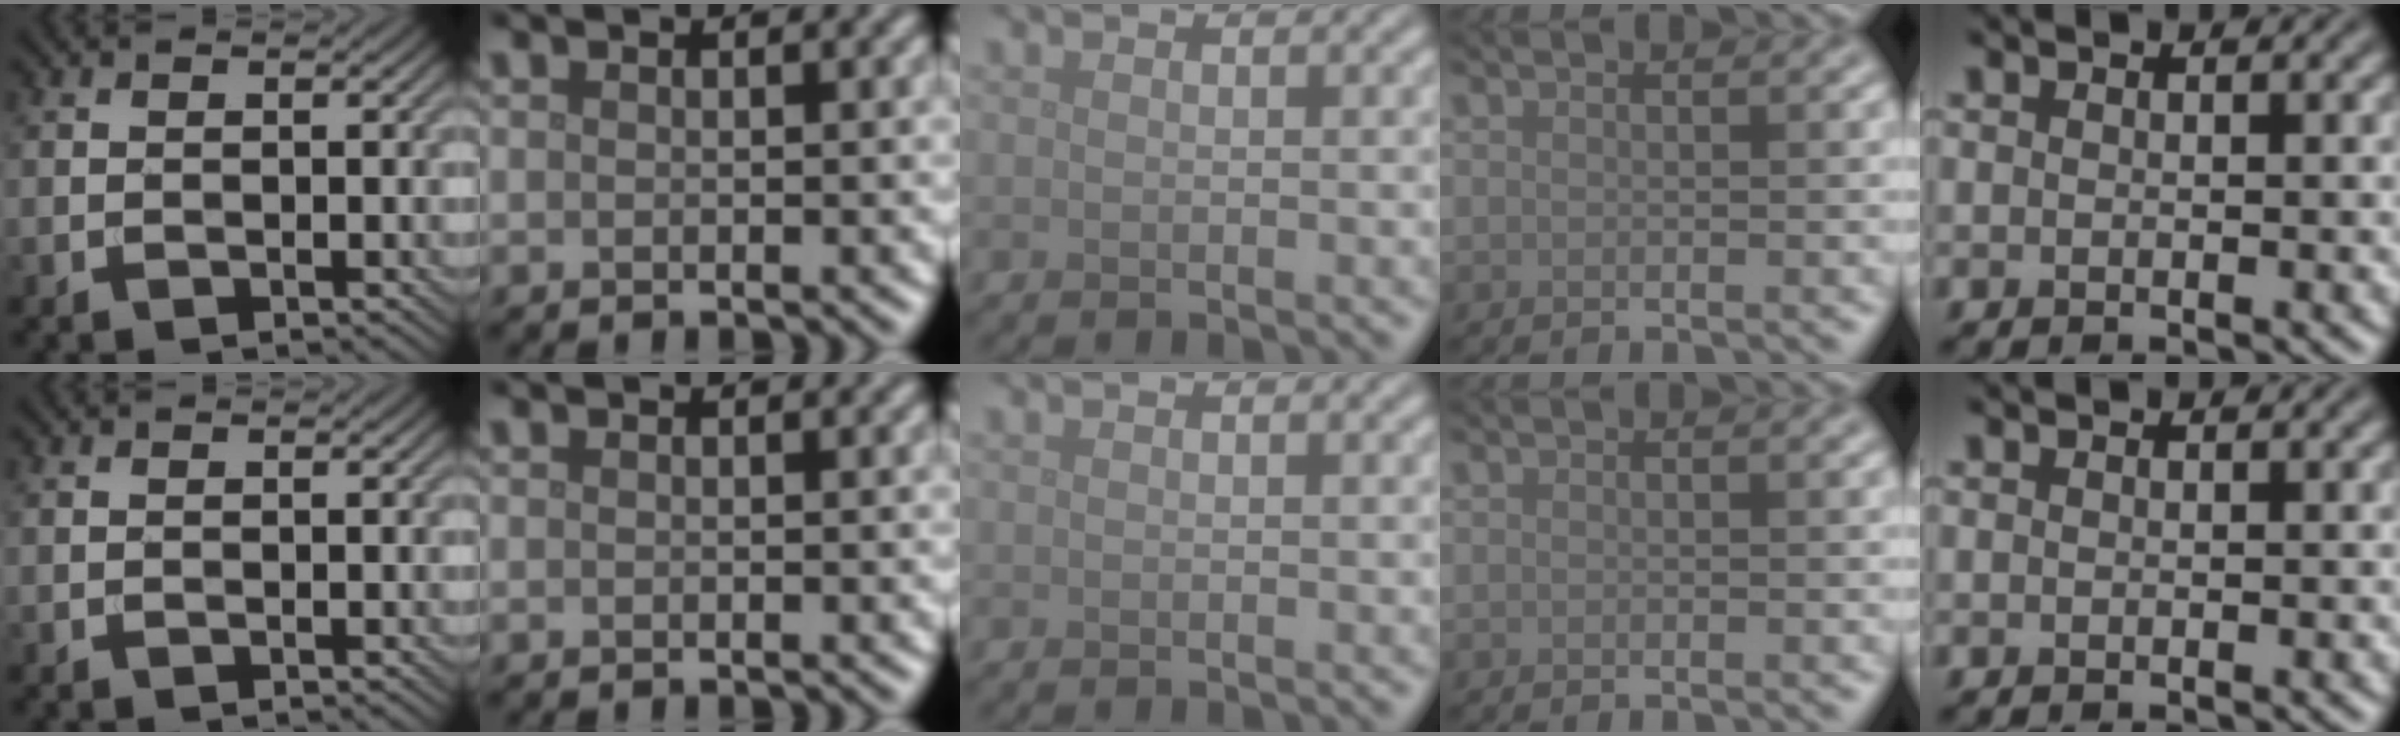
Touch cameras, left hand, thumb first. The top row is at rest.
{}